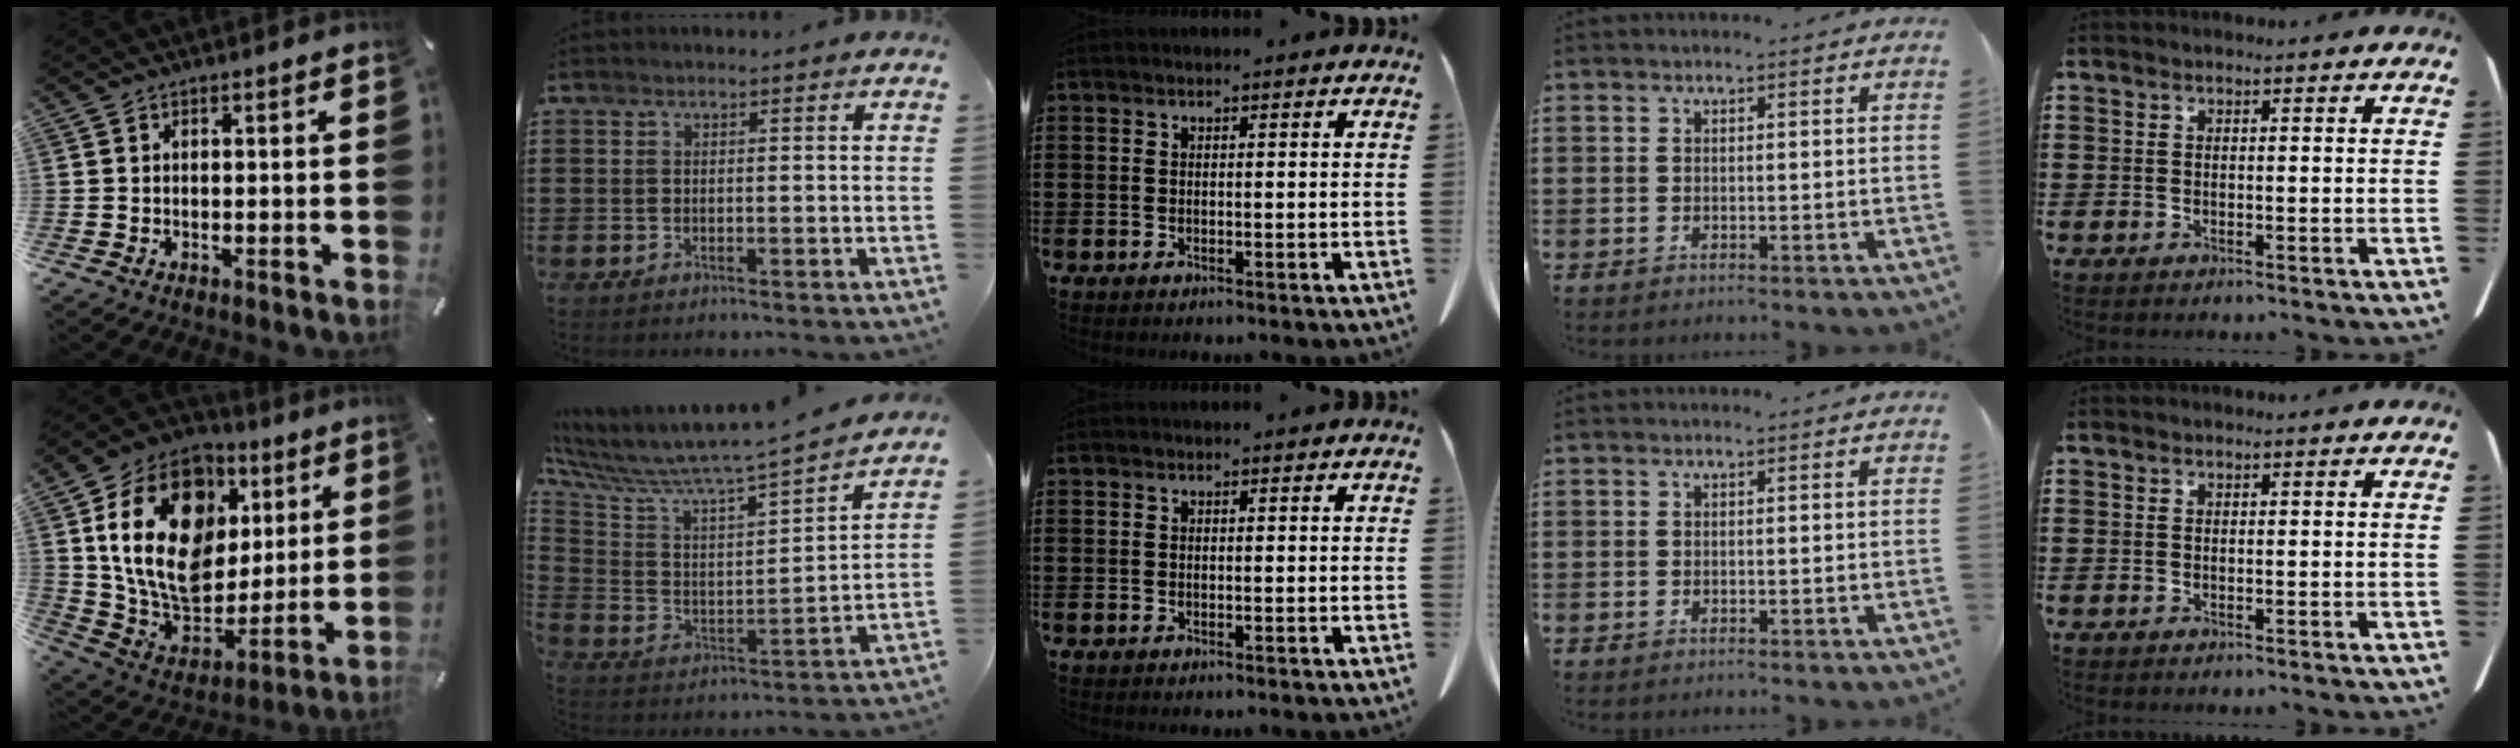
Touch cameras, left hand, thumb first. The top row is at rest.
{"thumb": {"total": 23.6, "force": [6.5, 17.4, 14.6], "torque": [-0.270, -0.031, 0.115]}, "index": {"total": 6.4, "force": [5.9, -0.2, 2.4], "torque": [-0.080, -0.069, 0.087]}}